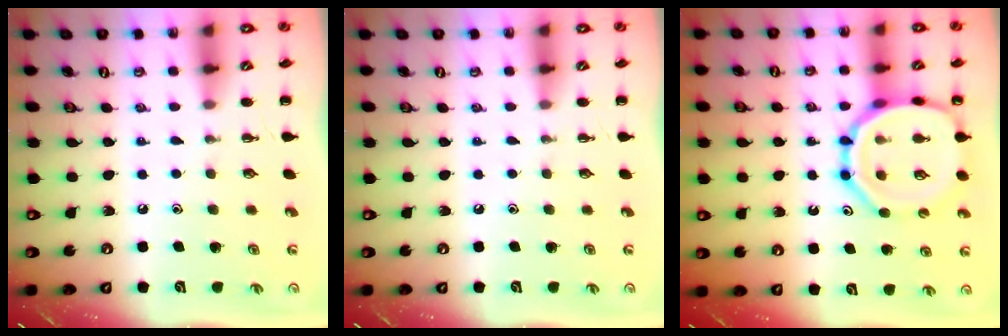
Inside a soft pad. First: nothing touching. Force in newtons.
{"total": 0.0}
{"total": 16.8, "press": 16.6, "slide": 2.5}